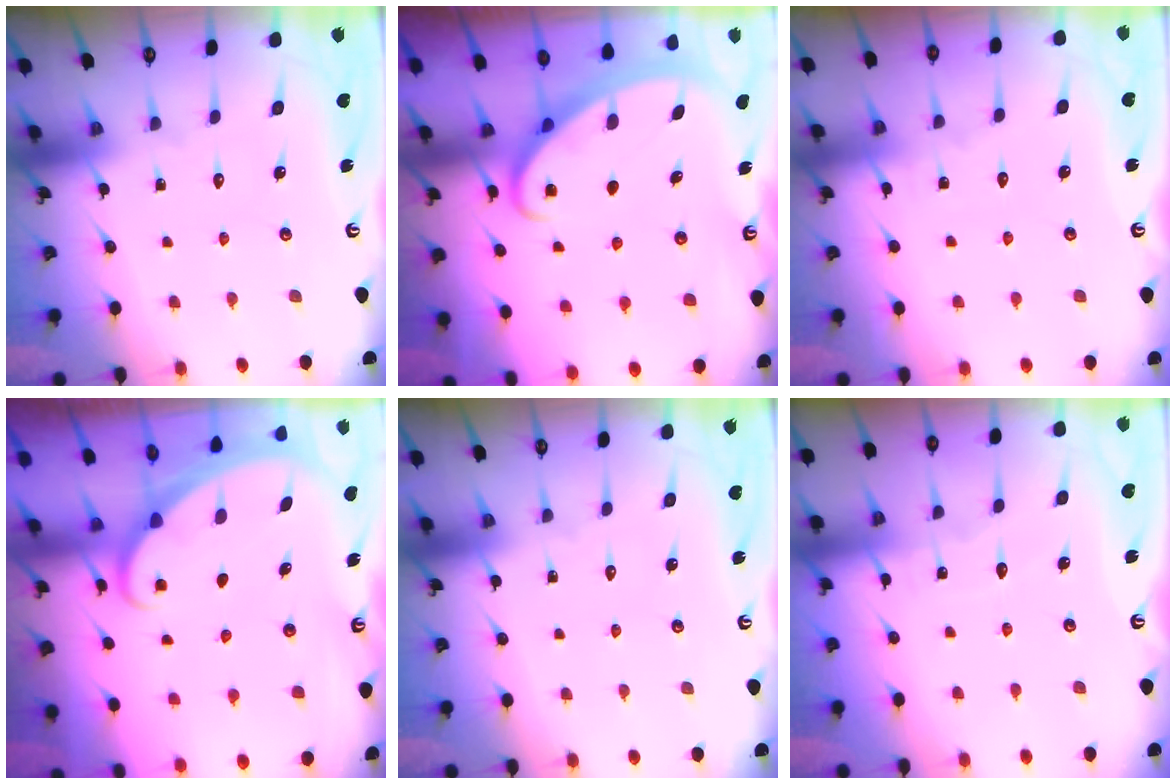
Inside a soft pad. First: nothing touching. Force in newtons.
{"total": 2.5, "press": 2.5, "slide": 0.4}
{"total": 3.0, "press": 2.9, "slide": 0.3}
{"total": 1.3, "press": 1.3, "slide": 0.0}
{"total": 0.0}
{"total": 3.2, "press": 3.2, "slide": 0.3}